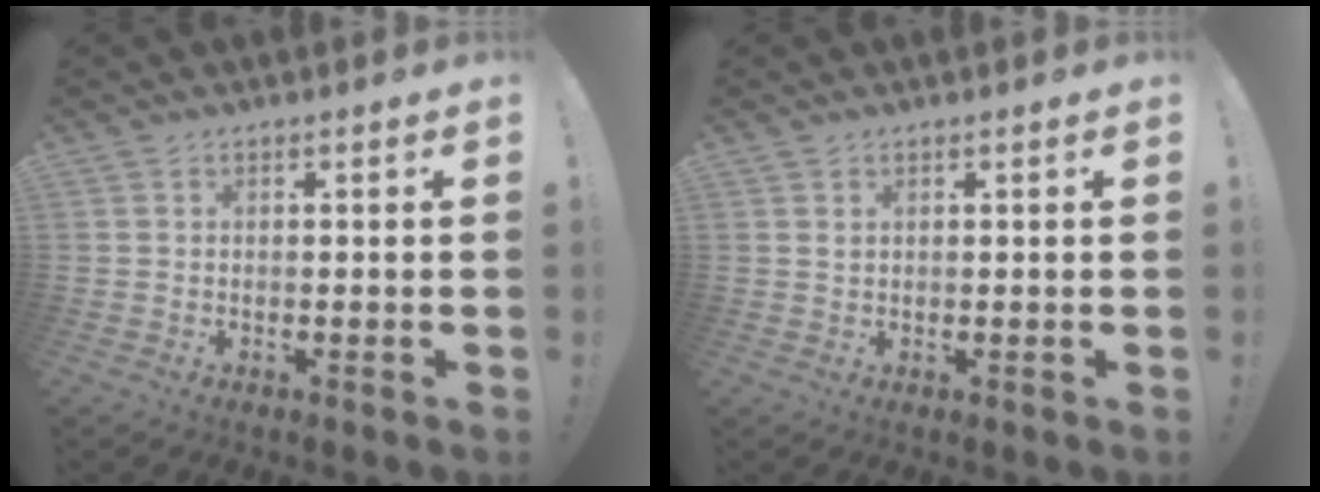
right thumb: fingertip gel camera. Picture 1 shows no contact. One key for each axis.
{"total": 0.6, "fx": 0.3, "fy": 0.3, "fz": 0.4, "tx": -0.007, "ty": 0.000, "tz": 0.006}